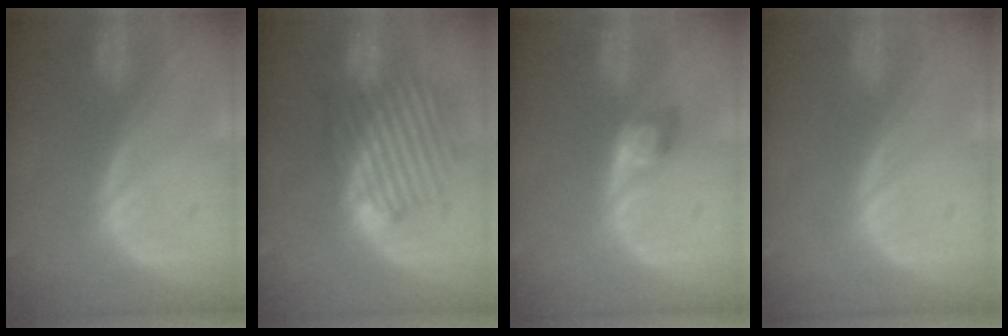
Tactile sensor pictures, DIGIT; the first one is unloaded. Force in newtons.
{"total": 8.7, "press": 8.6, "slide": 1.6}
{"total": 2.6, "press": 2.6, "slide": 0.1}
{"total": 0.0}